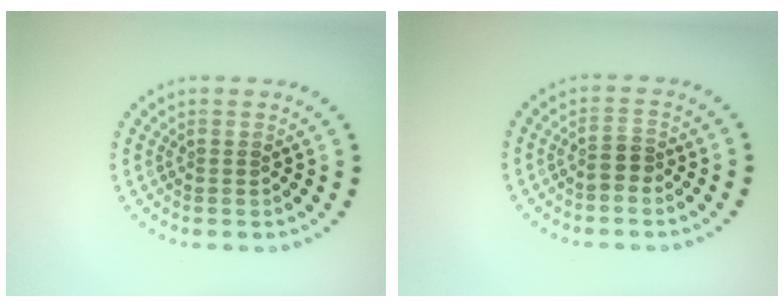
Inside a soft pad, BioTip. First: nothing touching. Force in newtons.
{"total": 1.6, "press": 1.4, "slide": 0.7}